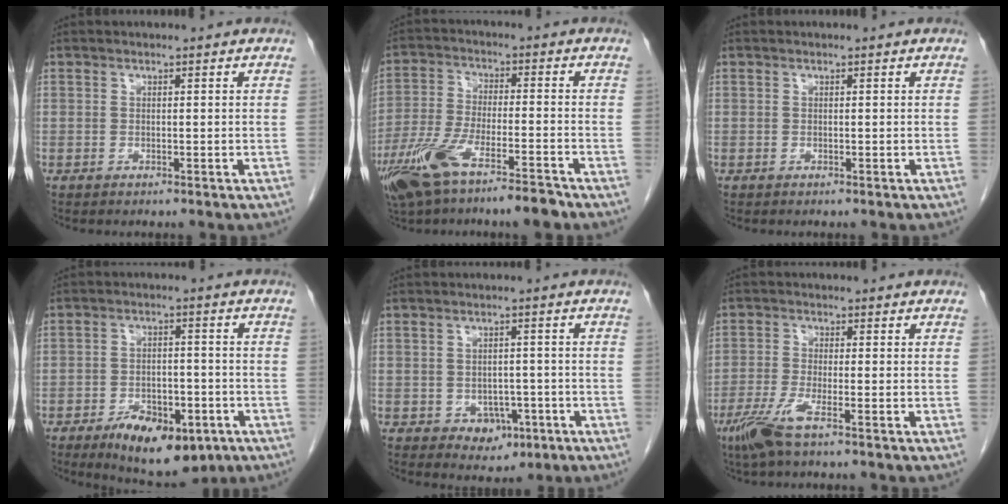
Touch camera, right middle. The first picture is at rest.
{"total": 12.0, "force": [-8.1, 2.0, 8.6], "torque": [-0.169, -0.015, -0.144]}
{"total": 0.0}
{"total": 11.1, "force": [-6.3, 5.2, 7.5], "torque": [-0.109, -0.007, -0.091]}
{"total": 4.4, "force": [-1.8, 3.2, 2.4], "torque": [-0.025, 0.004, -0.014]}
{"total": 5.0, "force": [-3.1, 0.2, 4.0], "torque": [-0.088, -0.013, -0.066]}